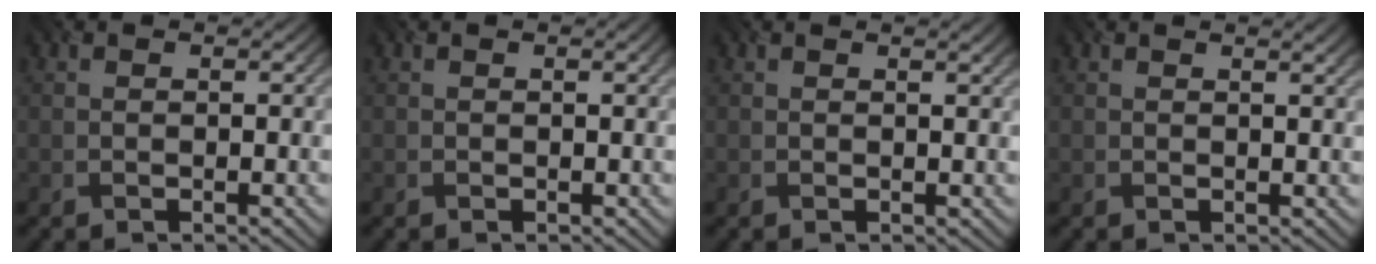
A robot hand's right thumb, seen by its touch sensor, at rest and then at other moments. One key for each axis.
{"total": 0.7, "fx": 0.2, "fy": 0.1, "fz": 0.6, "tx": -0.009, "ty": 0.003, "tz": 0.003}
{"total": 1.3, "fx": 0.8, "fy": 0.2, "fz": 1.0, "tx": -0.016, "ty": 0.000, "tz": 0.009}
{"total": 1.6, "fx": 1.0, "fy": 0.3, "fz": 1.3, "tx": -0.020, "ty": -0.001, "tz": 0.010}